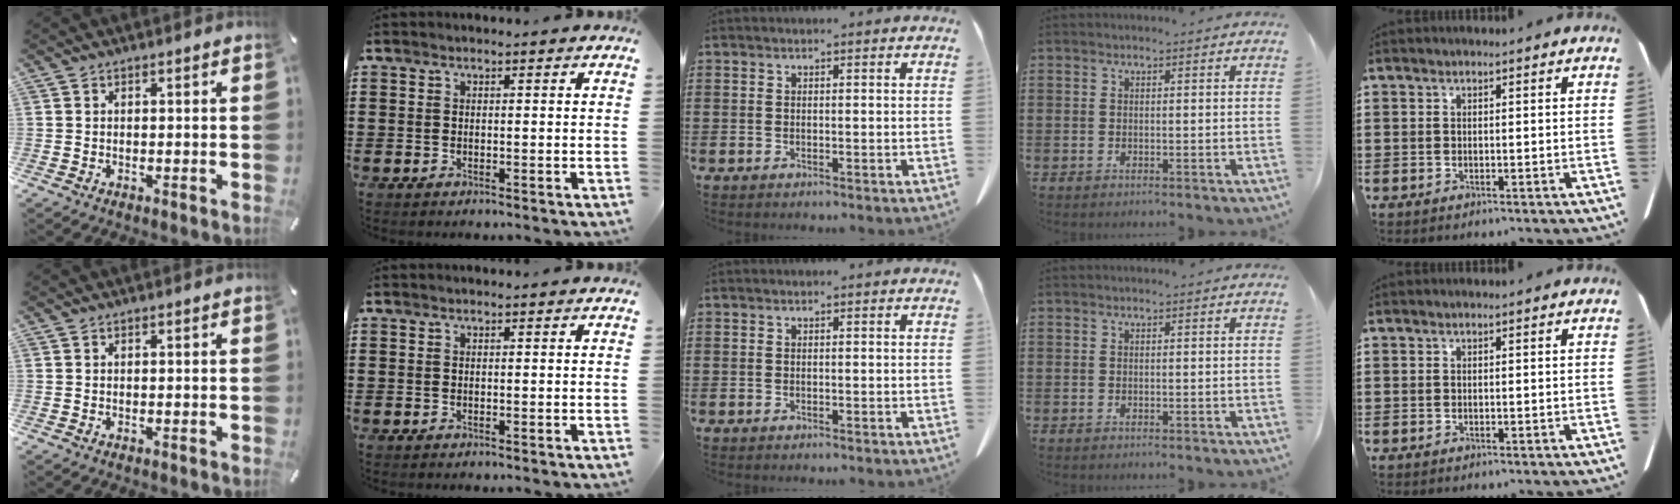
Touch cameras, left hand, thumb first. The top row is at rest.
{}